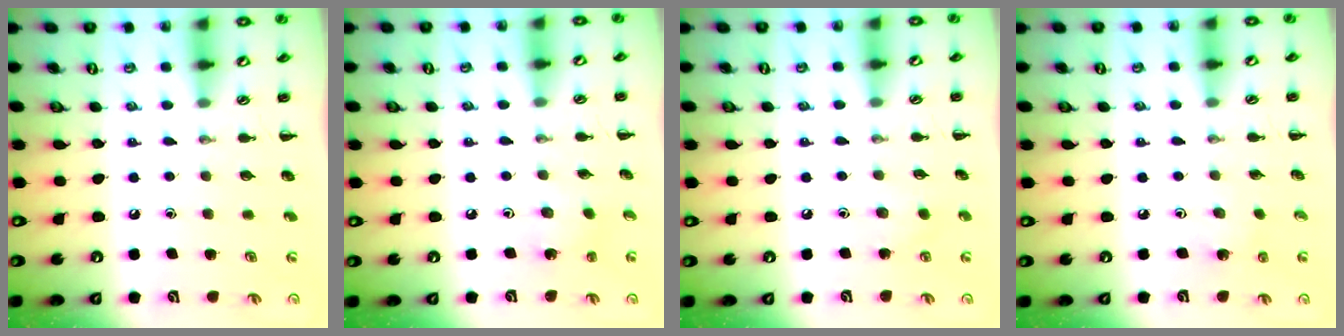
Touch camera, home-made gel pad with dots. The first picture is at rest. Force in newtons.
{"total": 1.7, "press": 1.6, "slide": 0.6}
{"total": 4.5, "press": 4.4, "slide": 1.1}
{"total": 1.9, "press": 1.8, "slide": 0.7}